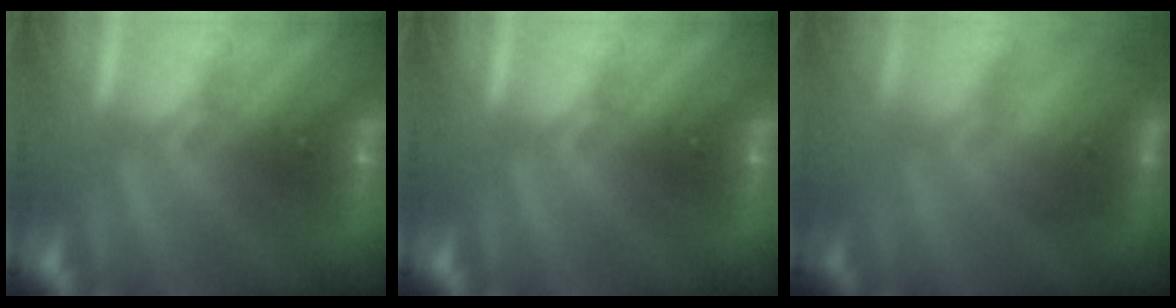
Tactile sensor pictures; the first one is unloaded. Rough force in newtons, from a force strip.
{"total": 0.0}
{"total": 4.6}